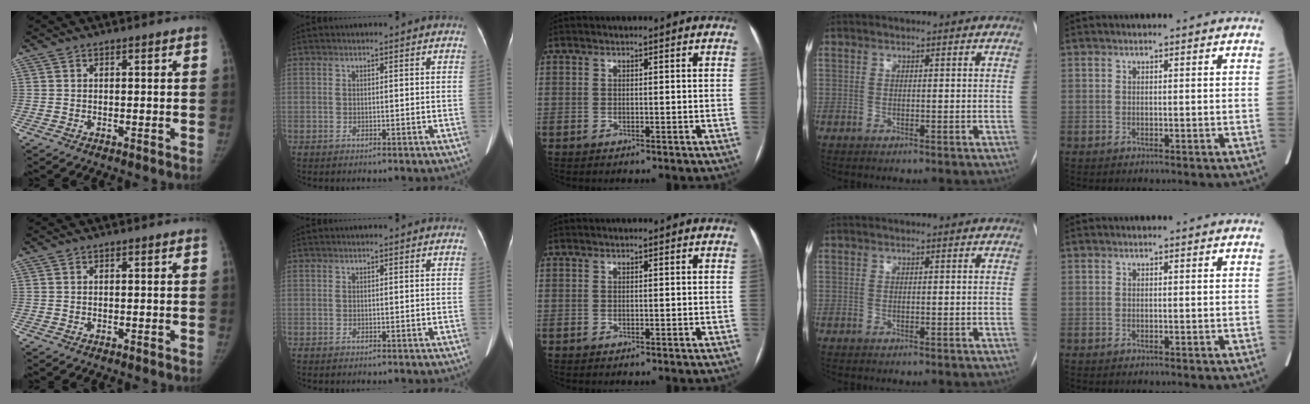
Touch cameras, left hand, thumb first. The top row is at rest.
{}